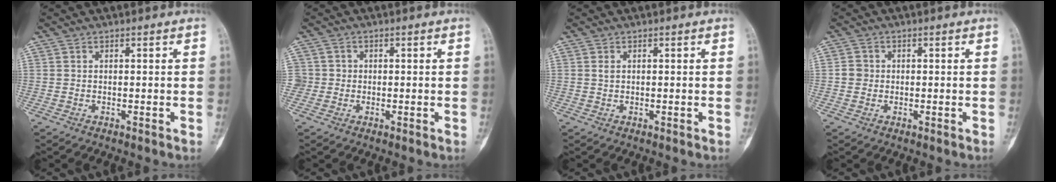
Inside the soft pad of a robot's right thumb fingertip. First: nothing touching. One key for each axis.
{"total": 2.9, "fx": -0.2, "fy": 2.9, "fz": 0.1, "tx": 0.021, "ty": 0.009, "tz": -0.007}
{"total": 0.8, "fx": 0.3, "fy": 0.5, "fz": 0.5, "tx": -0.008, "ty": 0.004, "tz": 0.006}
{"total": 2.1, "fx": -0.1, "fy": 2.0, "fz": 0.6, "tx": 0.002, "ty": 0.006, "tz": -0.004}